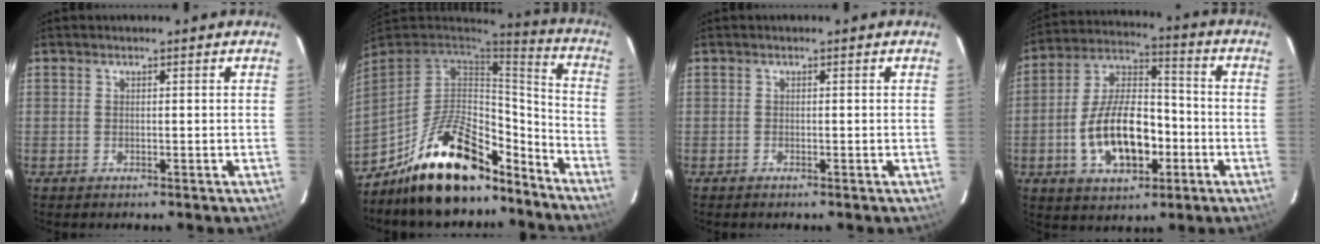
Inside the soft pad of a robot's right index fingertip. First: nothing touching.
{"total": 22.3, "force": [-15.9, 9.3, 12.5], "torque": [-0.235, 0.022, -0.243]}
{"total": 0.0}
{"total": 15.9, "force": [-4.6, 8.5, 12.7], "torque": [-0.251, 0.018, -0.071]}